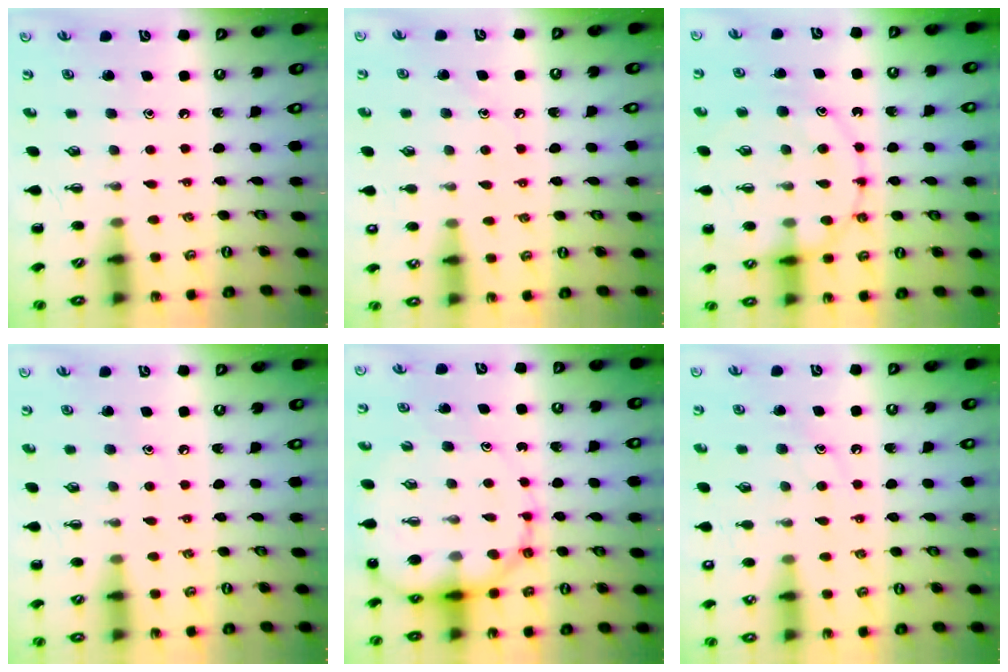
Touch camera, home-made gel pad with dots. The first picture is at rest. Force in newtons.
{"total": 9.4, "press": 9.2, "slide": 2.0}
{"total": 13.8, "press": 13.7, "slide": 1.7}
{"total": 5.1, "press": 4.9, "slide": 1.4}
{"total": 15.4, "press": 14.7, "slide": 4.6}
{"total": 9.3, "press": 9.2, "slide": 1.5}